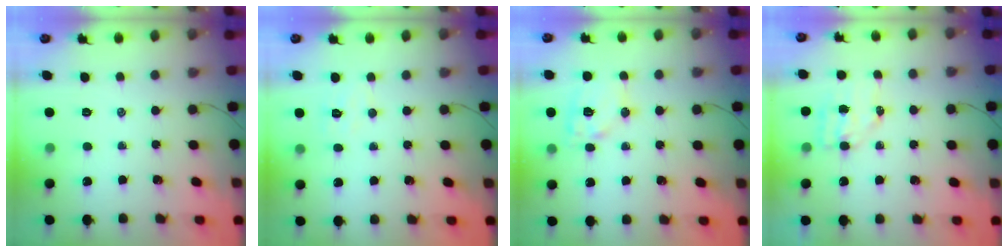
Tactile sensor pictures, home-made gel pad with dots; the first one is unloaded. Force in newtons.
{"total": 4.0, "press": 3.9, "slide": 1.0}
{"total": 11.9, "press": 11.8, "slide": 1.3}
{"total": 5.1, "press": 5.0, "slide": 0.8}